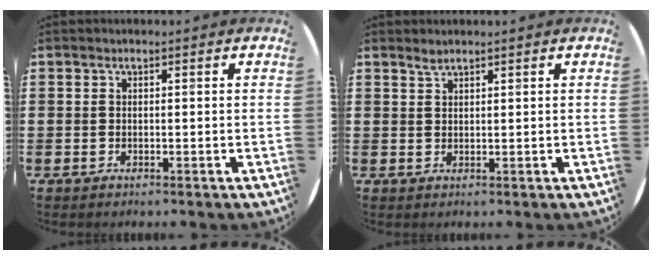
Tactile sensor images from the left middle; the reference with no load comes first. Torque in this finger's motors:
{"motor_torque": [-0.34, -0.27, 0.00, 0.00]}